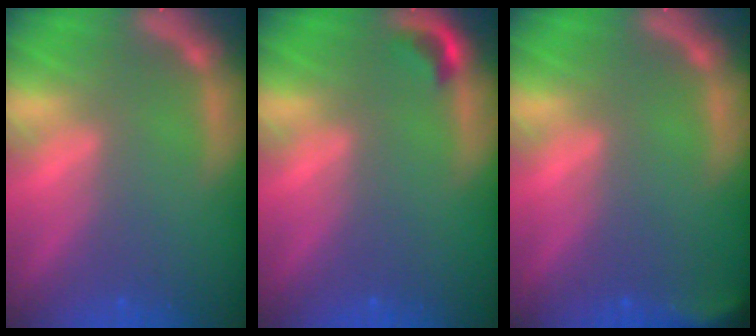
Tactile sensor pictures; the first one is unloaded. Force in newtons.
{"total": 1.4}
{"total": 2.9}